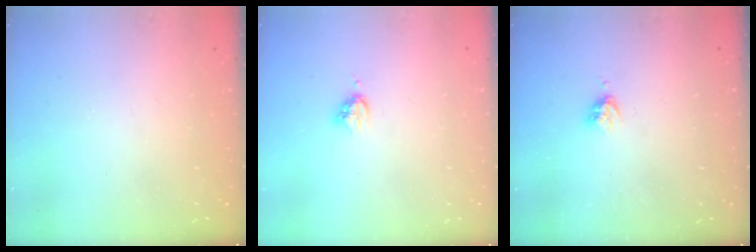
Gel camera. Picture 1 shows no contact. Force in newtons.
{"total": 3.4, "press": 3.4, "slide": 0.4}
{"total": 3.0, "press": 3.0, "slide": 0.4}